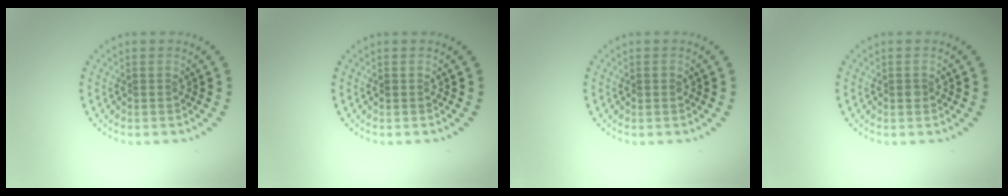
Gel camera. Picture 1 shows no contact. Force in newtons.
{"total": 0.5, "press": 0.5, "slide": 0.1}
{"total": 0.7, "press": 0.7, "slide": 0.1}
{"total": 0.6, "press": 0.6, "slide": 0.2}